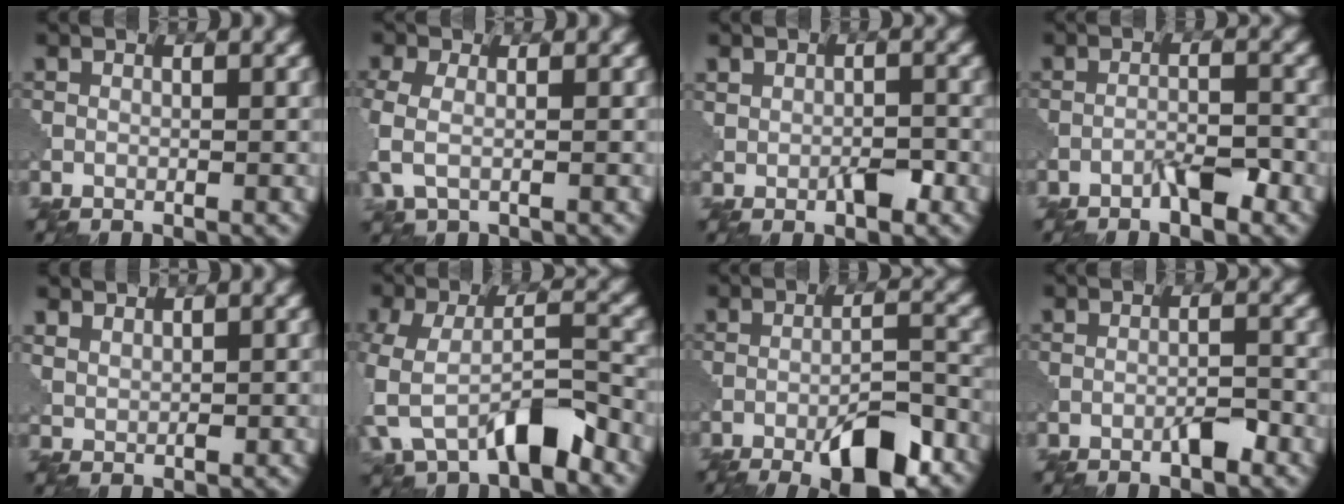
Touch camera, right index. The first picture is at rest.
{"total": 3.4, "force": [-0.4, 2.0, 2.8], "torque": [-0.078, -0.004, -0.014]}
{"total": 2.6, "force": [-0.5, 1.5, 2.0], "torque": [-0.032, -0.001, -0.008]}
{"total": 2.6, "force": [-1.8, 0.5, 1.9], "torque": [-0.034, 0.007, -0.033]}
{"total": 2.6, "force": [2.1, 1.1, 0.9], "torque": [-0.024, -0.002, 0.050]}
{"total": 7.8, "force": [-3.9, 3.5, 5.7], "torque": [-0.120, -0.006, -0.078]}
{"total": 7.8, "force": [-4.8, 1.9, 5.9], "torque": [-0.094, 0.004, -0.073]}
{"total": 1.9, "force": [-1.2, 0.3, 1.5], "torque": [-0.024, 0.004, -0.023]}